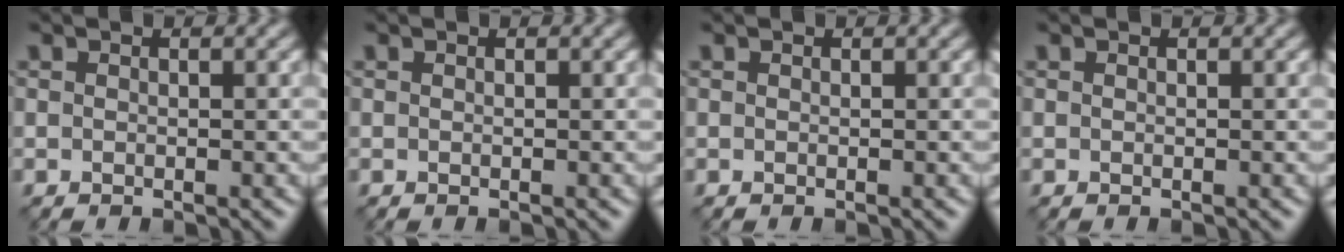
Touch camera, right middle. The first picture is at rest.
{"total": 0.0}
{"total": 0.0}
{"total": 0.0}